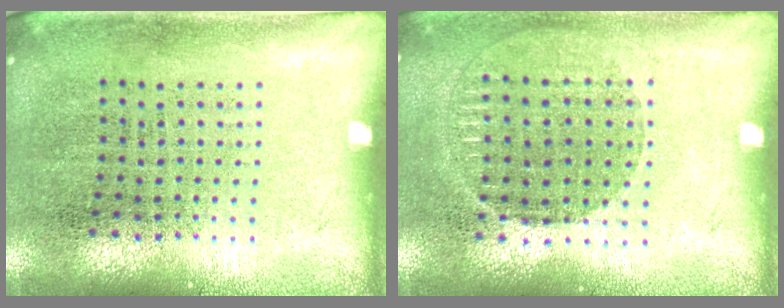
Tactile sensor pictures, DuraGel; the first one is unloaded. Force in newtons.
{"total": 1.0, "press": 1.0, "slide": 0.1}